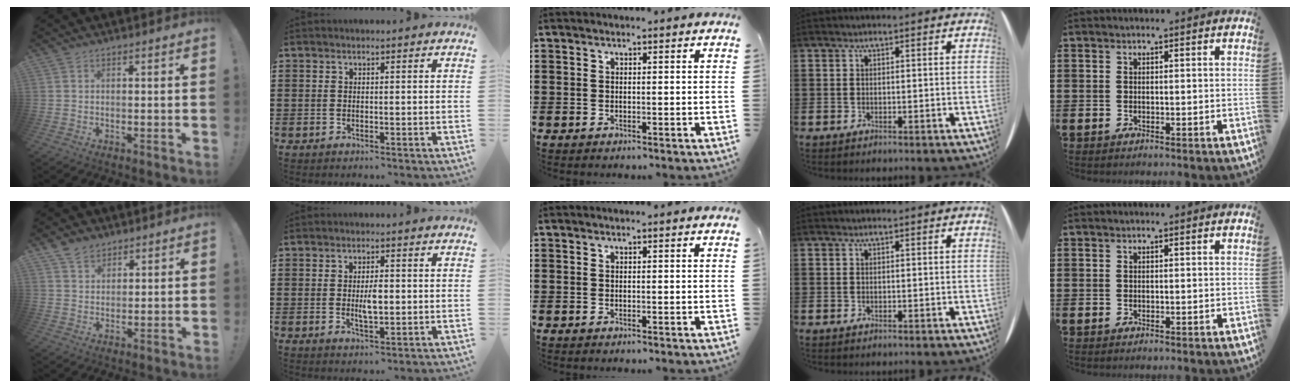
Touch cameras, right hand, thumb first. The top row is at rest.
{"thumb": {"total": 5.3, "force": [4.0, 3.3, 1.3], "torque": [-0.022, -0.018, 0.076]}, "index": {"total": 3.6, "force": [-0.1, 1.4, 3.4], "torque": [-0.063, 0.002, -0.001]}}